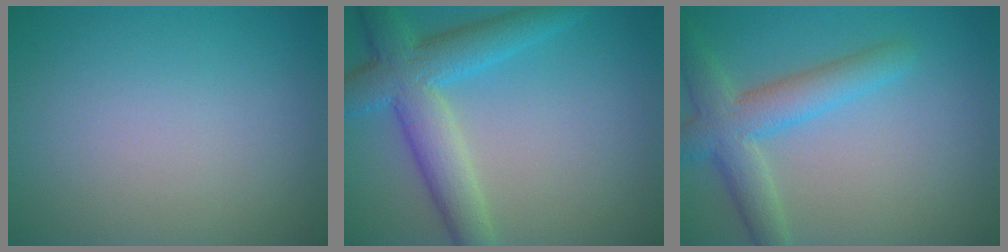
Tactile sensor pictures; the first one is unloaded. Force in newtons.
{"total": 5.4, "press": 5.4, "slide": 0.4}
{"total": 4.8, "press": 4.8, "slide": 0.3}